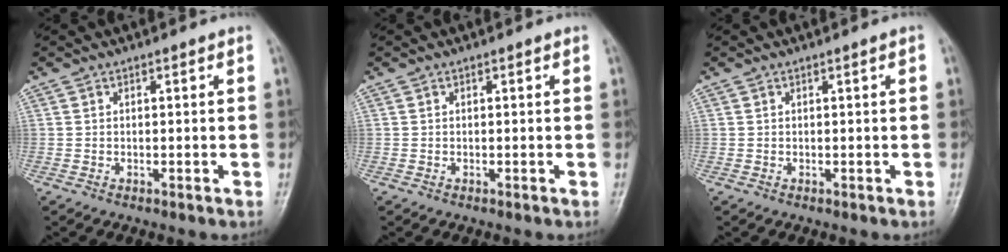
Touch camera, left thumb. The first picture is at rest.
{"total": 0.0}
{"total": 0.5, "force": [0.0, 0.0, 0.5], "torque": [-0.009, 0.000, 0.001]}